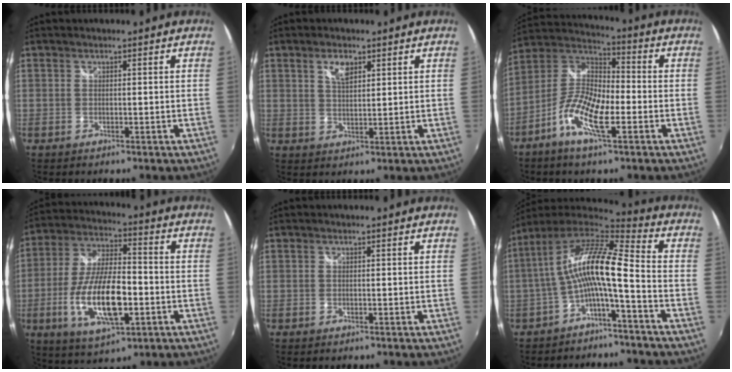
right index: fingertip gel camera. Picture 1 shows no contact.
{"total": 4.0, "force": [2.1, 1.9, 2.8], "torque": [-0.047, 0.003, 0.039]}
{"total": 12.3, "force": [-4.8, 4.1, 10.5], "torque": [-0.216, 0.005, -0.103]}
{"total": 17.1, "force": [-4.7, 6.2, 15.2], "torque": [-0.311, -0.012, -0.083]}
{"total": 0.0}
{"total": 13.5, "force": [-1.7, 2.2, 13.2], "torque": [-0.251, 0.015, -0.038]}